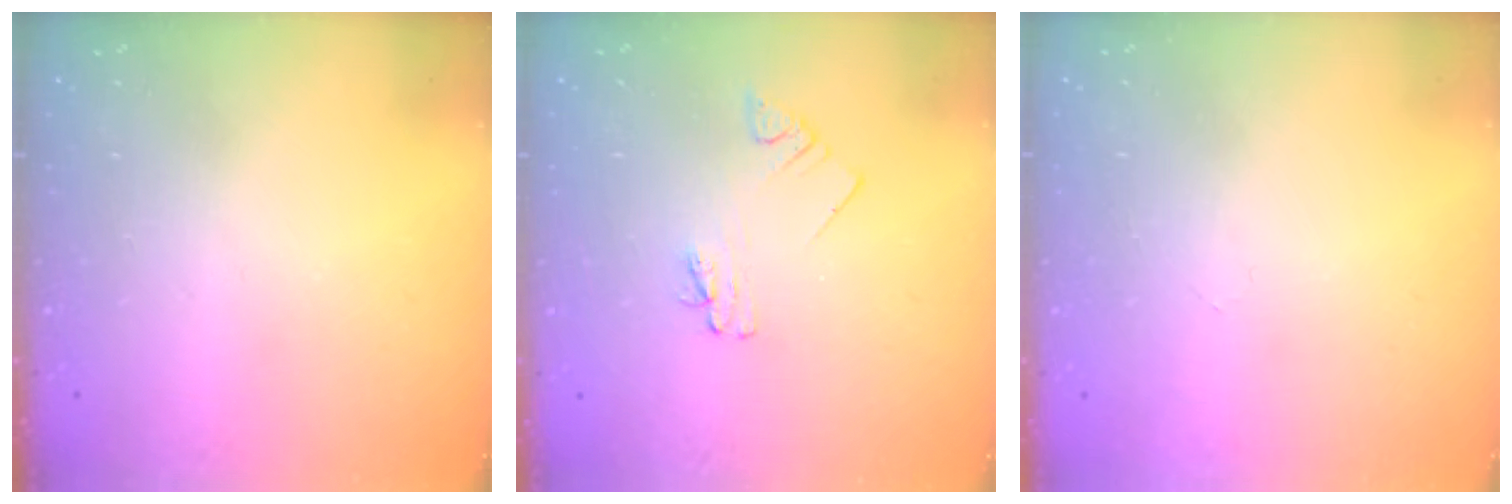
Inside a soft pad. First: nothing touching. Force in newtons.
{"total": 2.2, "press": 2.2, "slide": 0.3}
{"total": 0.0}